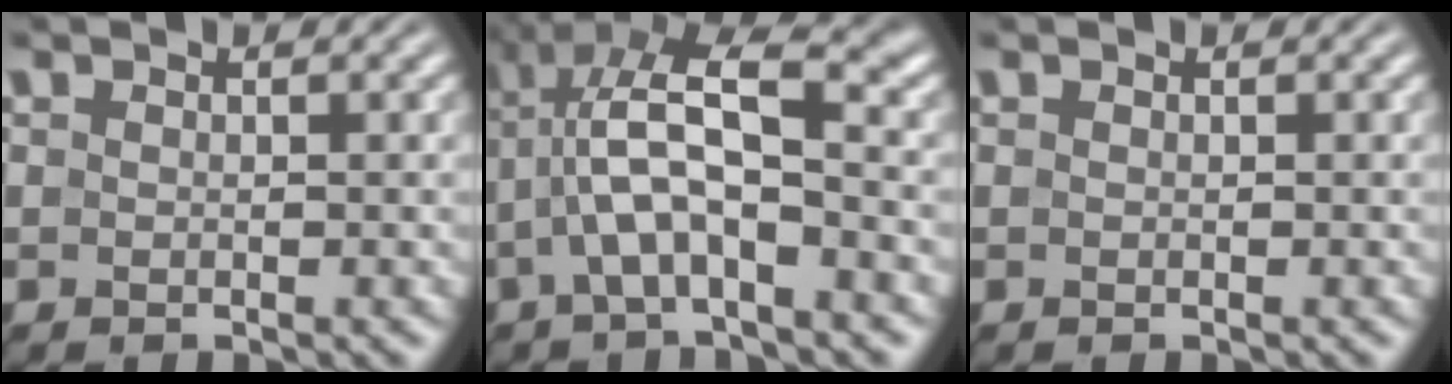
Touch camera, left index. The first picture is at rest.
{"total": 8.1, "force": [-0.6, 2.7, 7.6], "torque": [-0.150, 0.030, -0.019]}
{"total": 0.0}